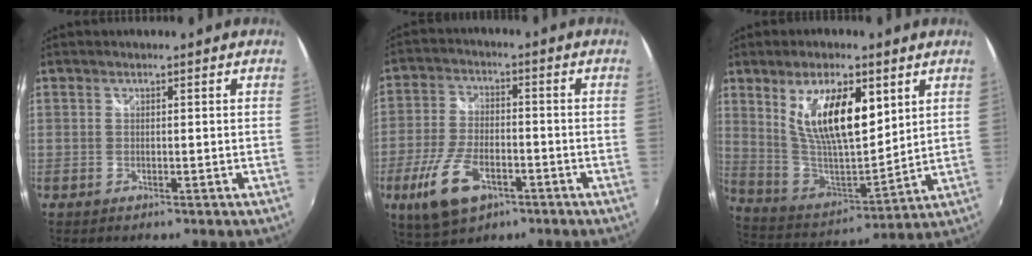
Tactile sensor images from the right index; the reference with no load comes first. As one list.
[{"total": 12.2, "force": [-5.8, 6.0, 8.8], "torque": [-0.197, -0.015, -0.103]}, {"total": 16.4, "force": [6.7, 6.3, 13.6], "torque": [-0.241, -0.005, 0.135]}]